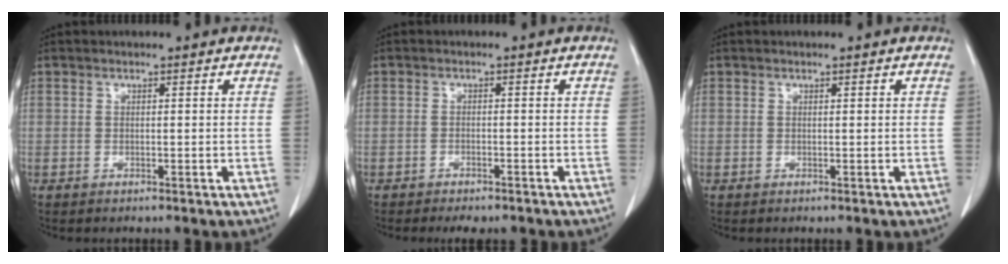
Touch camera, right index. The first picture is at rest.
{"total": 4.1, "force": [-3.3, 1.5, 1.8], "torque": [-0.018, -0.004, -0.041]}
{"total": 0.0}